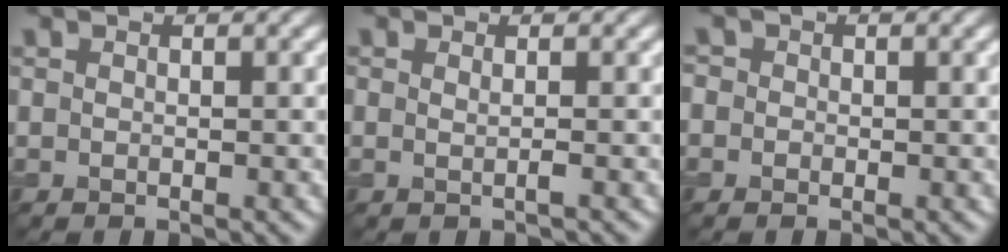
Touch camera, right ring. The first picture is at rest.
{"total": 0.8, "force": [0.1, 0.1, 0.7], "torque": [-0.013, 0.001, -0.002]}
{"total": 0.9, "force": [0.0, 0.9, 0.2], "torque": [-0.005, 0.004, -0.011]}